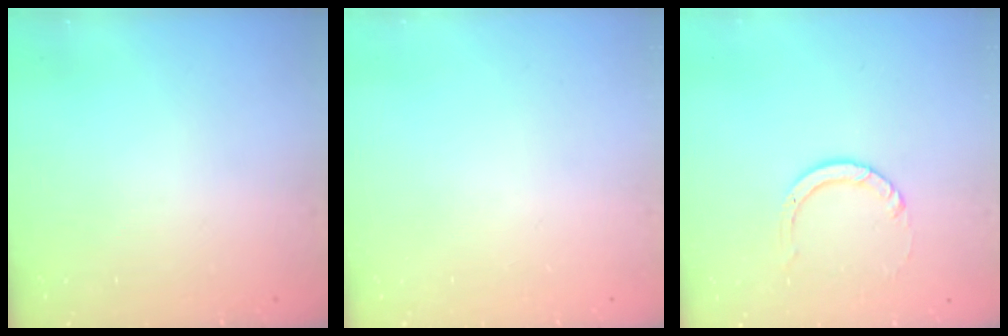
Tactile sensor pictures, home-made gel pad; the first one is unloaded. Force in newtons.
{"total": 0.0}
{"total": 3.9, "press": 3.9, "slide": 0.4}